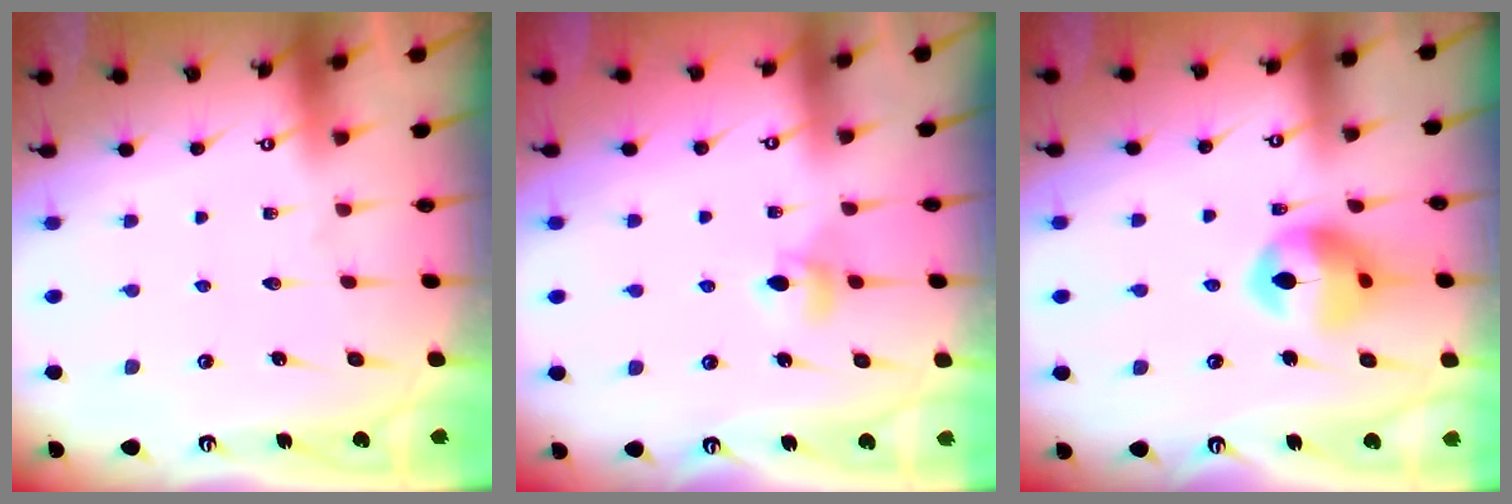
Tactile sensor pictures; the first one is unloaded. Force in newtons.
{"total": 5.7, "press": 5.6, "slide": 0.8}
{"total": 13.2, "press": 13.2, "slide": 1.6}